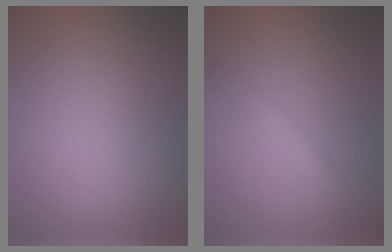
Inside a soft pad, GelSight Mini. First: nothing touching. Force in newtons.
{"total": 1.4, "press": 1.4, "slide": 0.0}